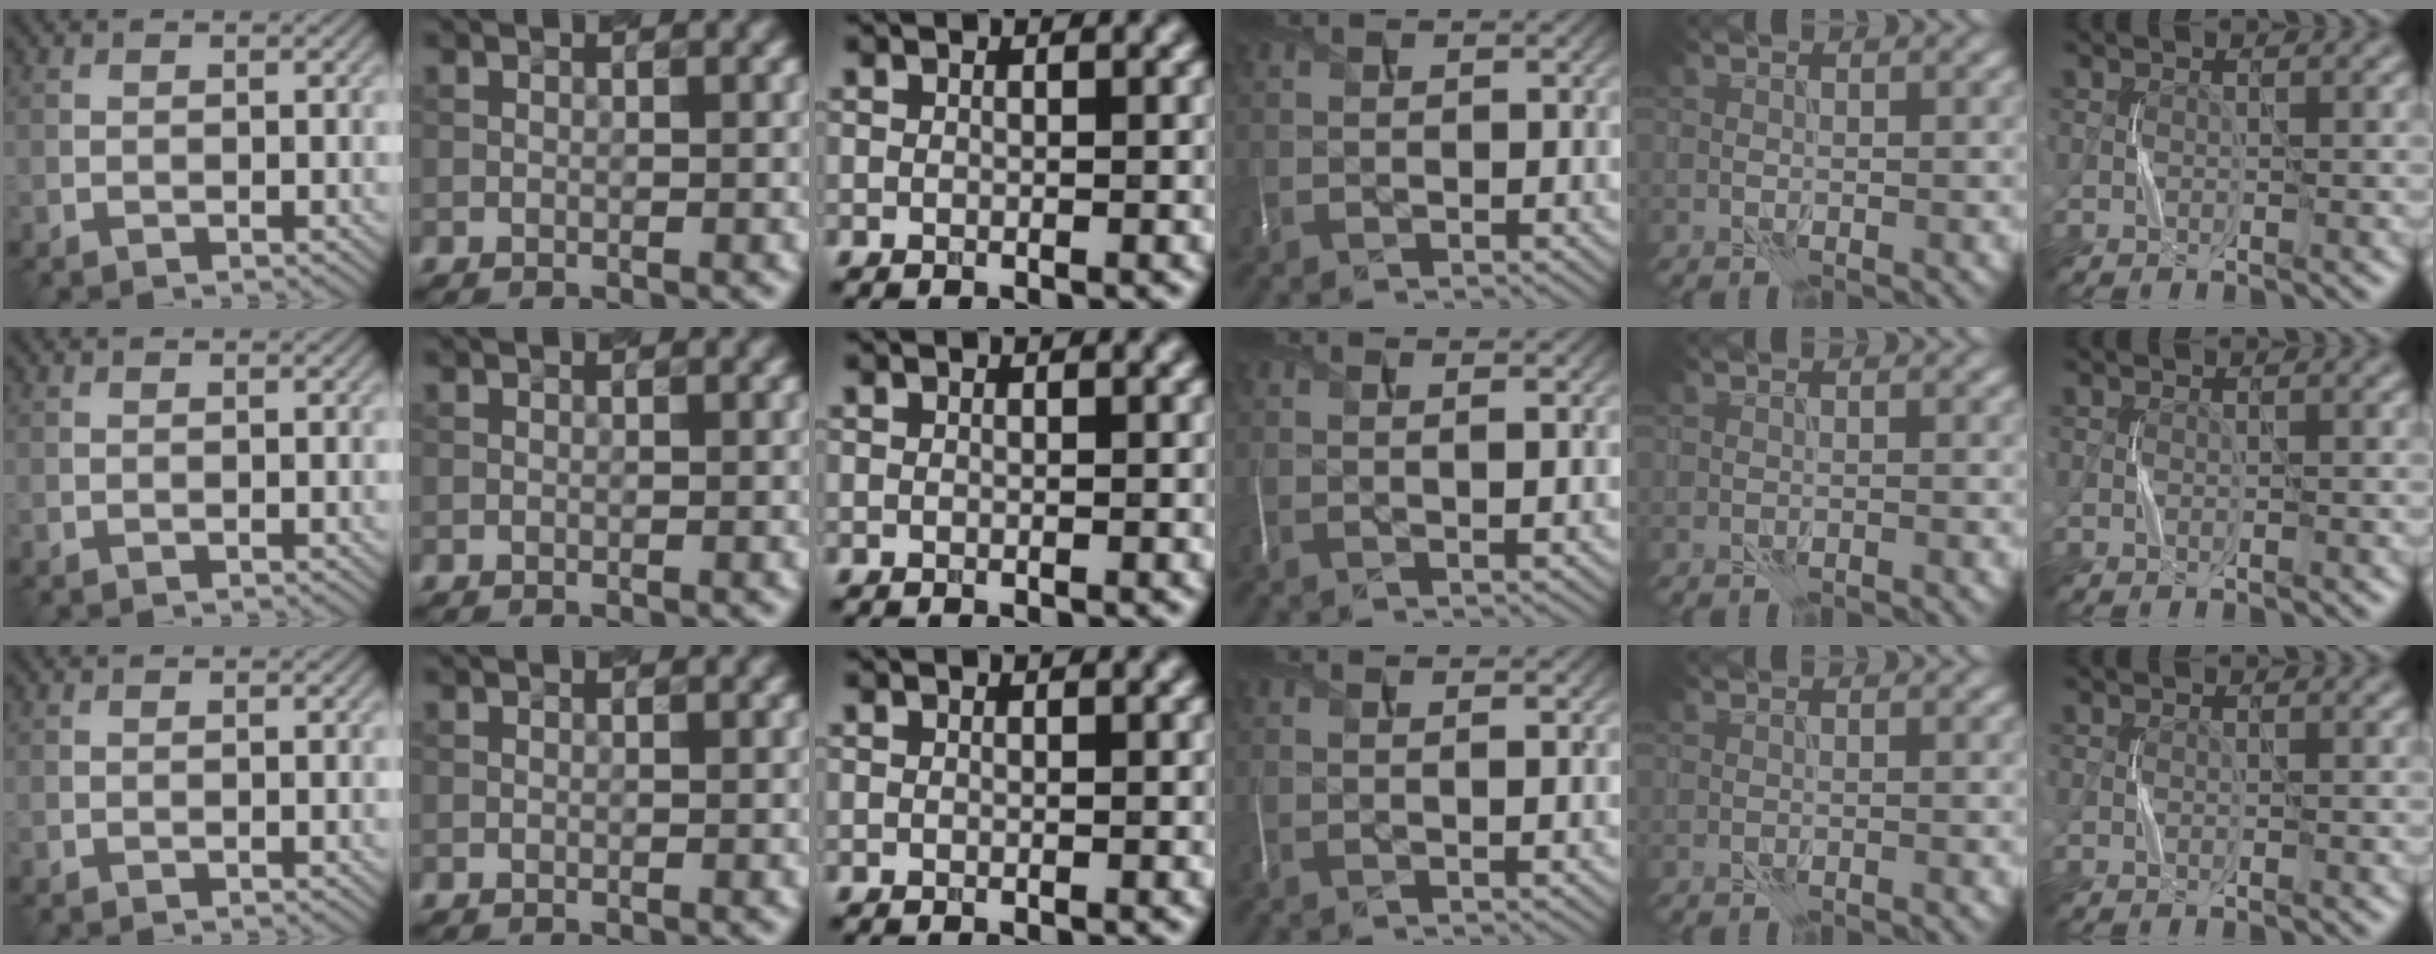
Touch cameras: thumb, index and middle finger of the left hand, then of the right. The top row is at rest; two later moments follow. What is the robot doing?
{"motion": "press", "object": "grip strengthener"}